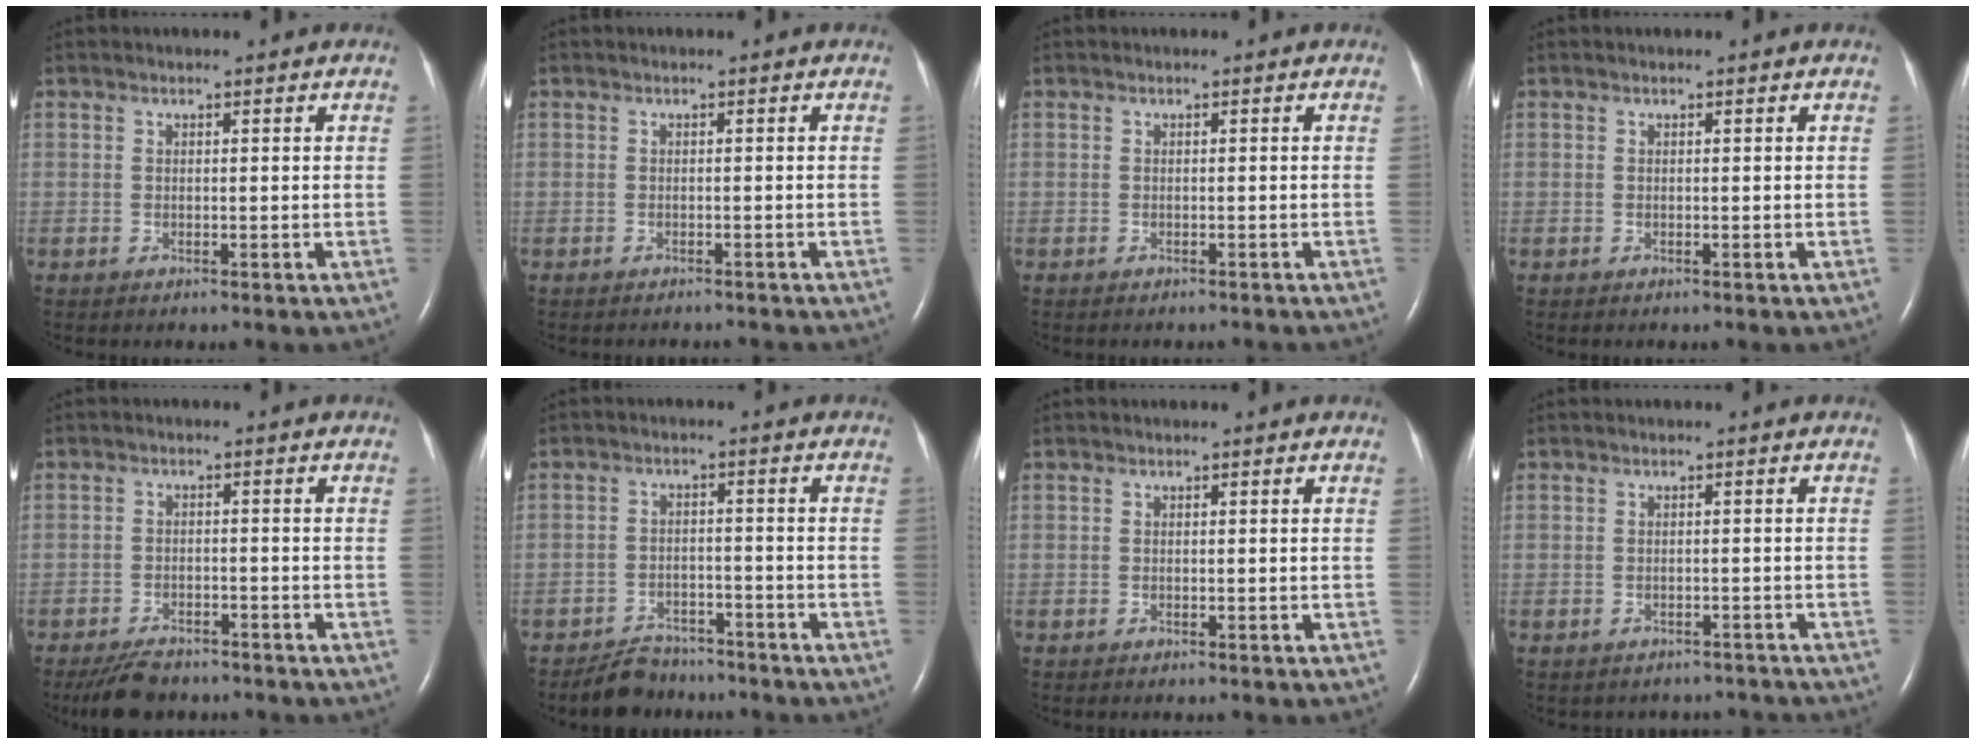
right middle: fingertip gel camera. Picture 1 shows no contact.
{"total": 3.2, "force": [-3.1, 0.5, 0.7], "torque": [-0.007, -0.006, -0.035]}
{"total": 2.4, "force": [-2.2, 0.5, 0.7], "torque": [-0.013, -0.003, -0.025]}
{"total": 0.0}
{"total": 6.0, "force": [-5.2, 2.1, 2.2], "torque": [-0.043, -0.011, -0.085]}
{"total": 5.0, "force": [-4.4, 2.2, 0.4], "torque": [-0.014, -0.001, -0.074]}
{"total": 0.0}
{"total": 5.0, "force": [-4.6, 2.2, 0.2], "torque": [-0.002, 0.010, -0.043]}